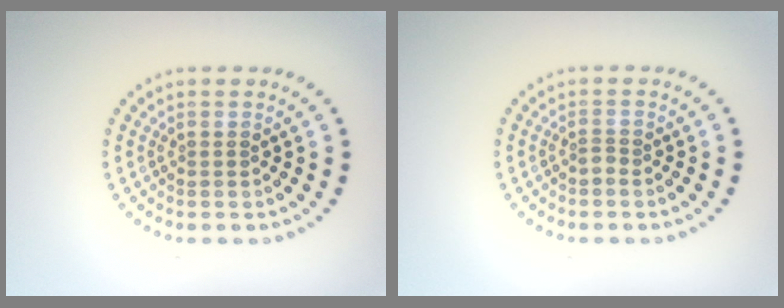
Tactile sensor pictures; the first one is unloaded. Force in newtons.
{"total": 0.9, "press": 0.5, "slide": 0.7}